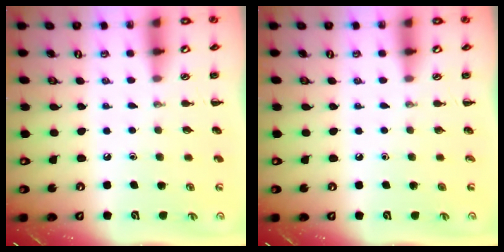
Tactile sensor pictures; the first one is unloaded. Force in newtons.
{"total": 0.0}